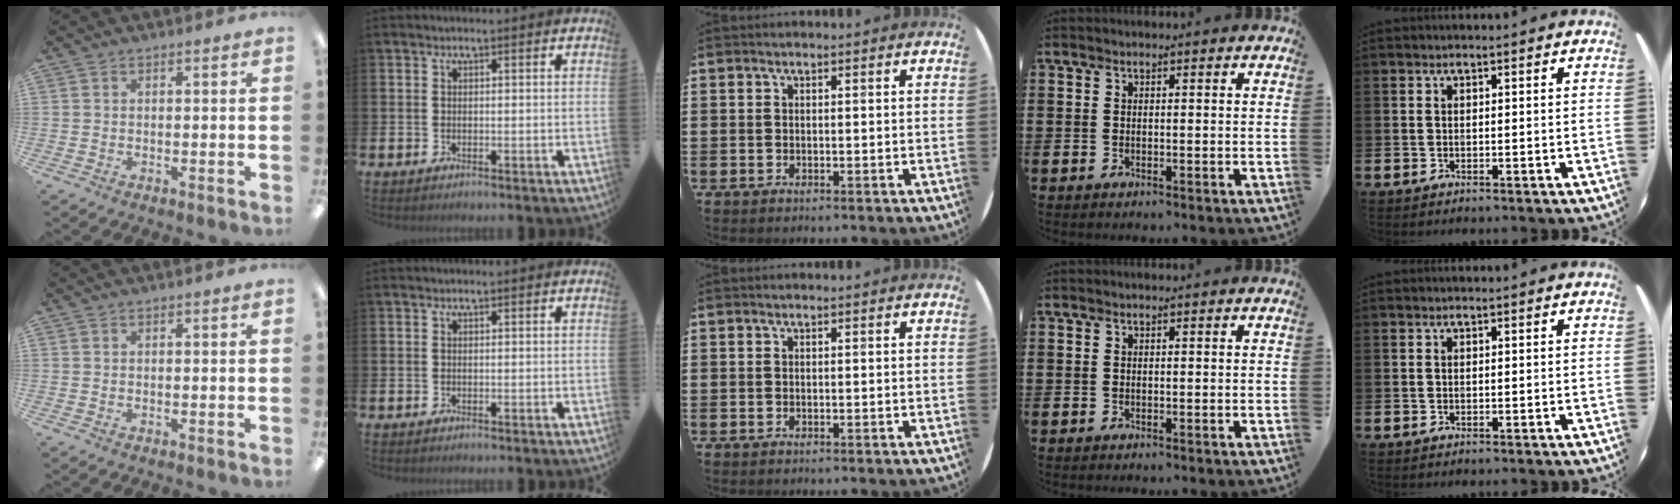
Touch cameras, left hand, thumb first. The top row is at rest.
{}